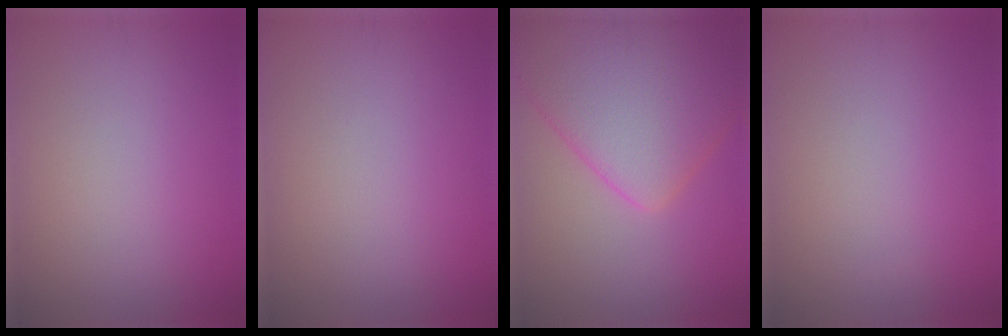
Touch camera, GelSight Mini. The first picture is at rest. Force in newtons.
{"total": 0.0}
{"total": 9.6, "press": 9.6, "slide": 0.5}
{"total": 0.0}